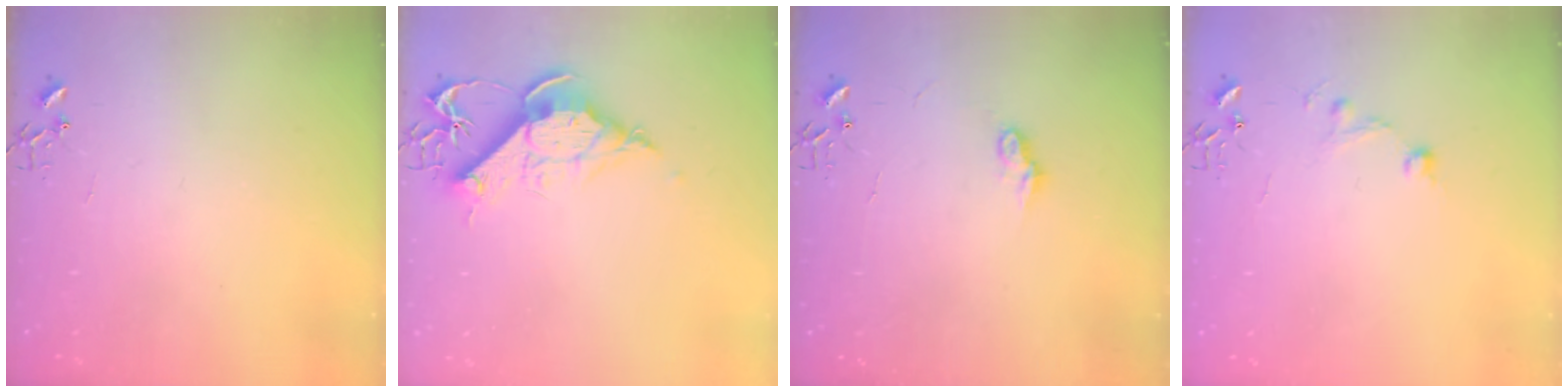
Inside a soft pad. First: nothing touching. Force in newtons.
{"total": 12.5, "press": 12.4, "slide": 1.5}
{"total": 6.9, "press": 6.9, "slide": 0.2}
{"total": 9.6, "press": 9.6, "slide": 0.8}